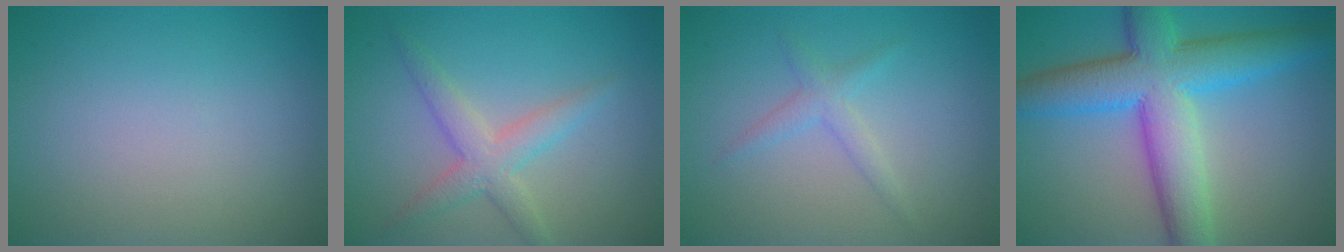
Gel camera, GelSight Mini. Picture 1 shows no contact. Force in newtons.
{"total": 3.3, "press": 3.3, "slide": 0.1}
{"total": 1.7, "press": 1.7, "slide": 0.1}
{"total": 9.6, "press": 9.6, "slide": 0.3}